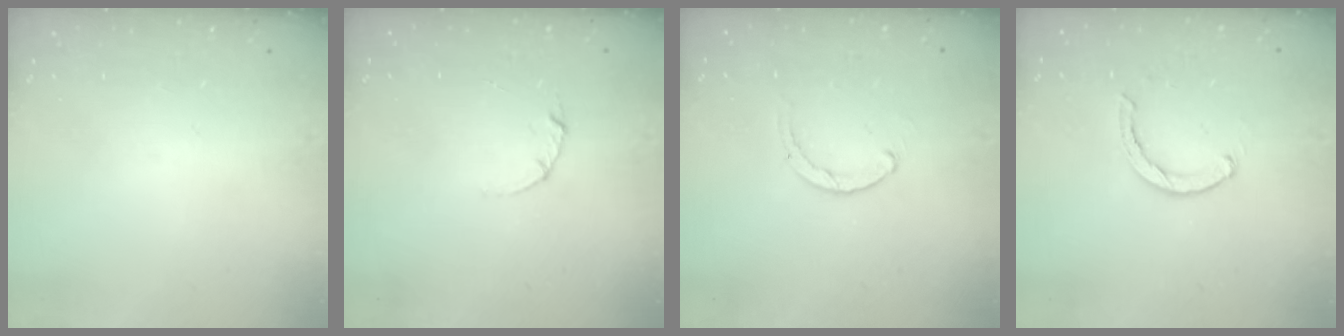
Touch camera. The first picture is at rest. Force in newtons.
{"total": 2.1, "press": 2.1, "slide": 0.1}
{"total": 1.1, "press": 1.0, "slide": 0.3}
{"total": 2.4, "press": 2.4, "slide": 0.1}